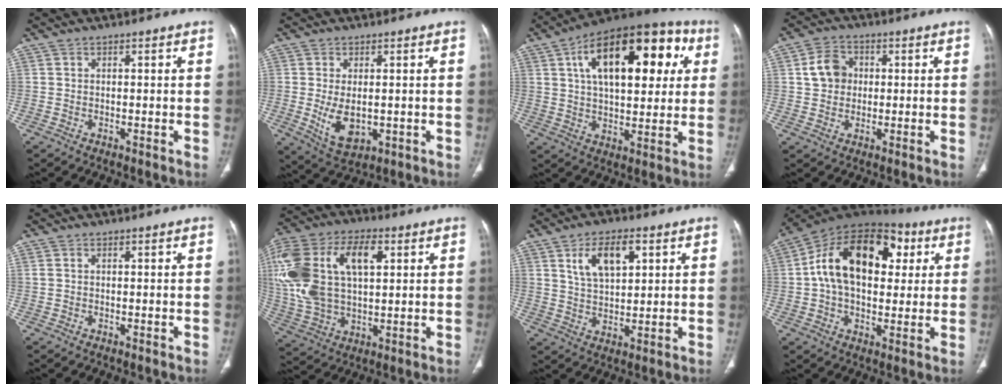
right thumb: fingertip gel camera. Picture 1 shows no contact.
{"total": 7.2, "force": [-0.8, 4.1, 5.9], "torque": [-0.101, -0.015, 0.002]}
{"total": 25.0, "force": [7.8, 12.4, 20.3], "torque": [-0.280, 0.017, 0.114]}
{"total": 6.4, "force": [0.9, 5.4, 3.4], "torque": [-0.045, 0.008, 0.011]}
{"total": 1.0, "force": [0.4, 0.5, 0.7], "torque": [-0.022, 0.013, 0.015]}
{"total": 25.0, "force": [6.1, 14.2, 19.7], "torque": [-0.437, 0.017, 0.114]}
{"total": 9.4, "force": [3.9, 4.8, 7.1], "torque": [-0.111, -0.011, 0.075]}
{"total": 21.9, "force": [4.5, 13.8, 16.4], "torque": [-0.248, 0.025, 0.063]}